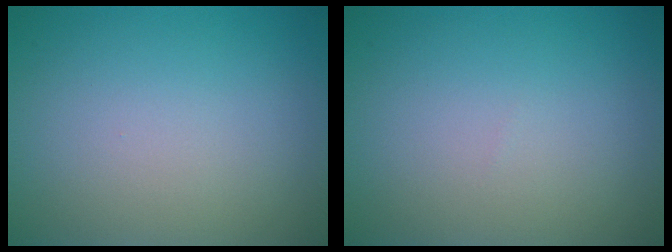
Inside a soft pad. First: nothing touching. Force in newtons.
{"total": 0.0}